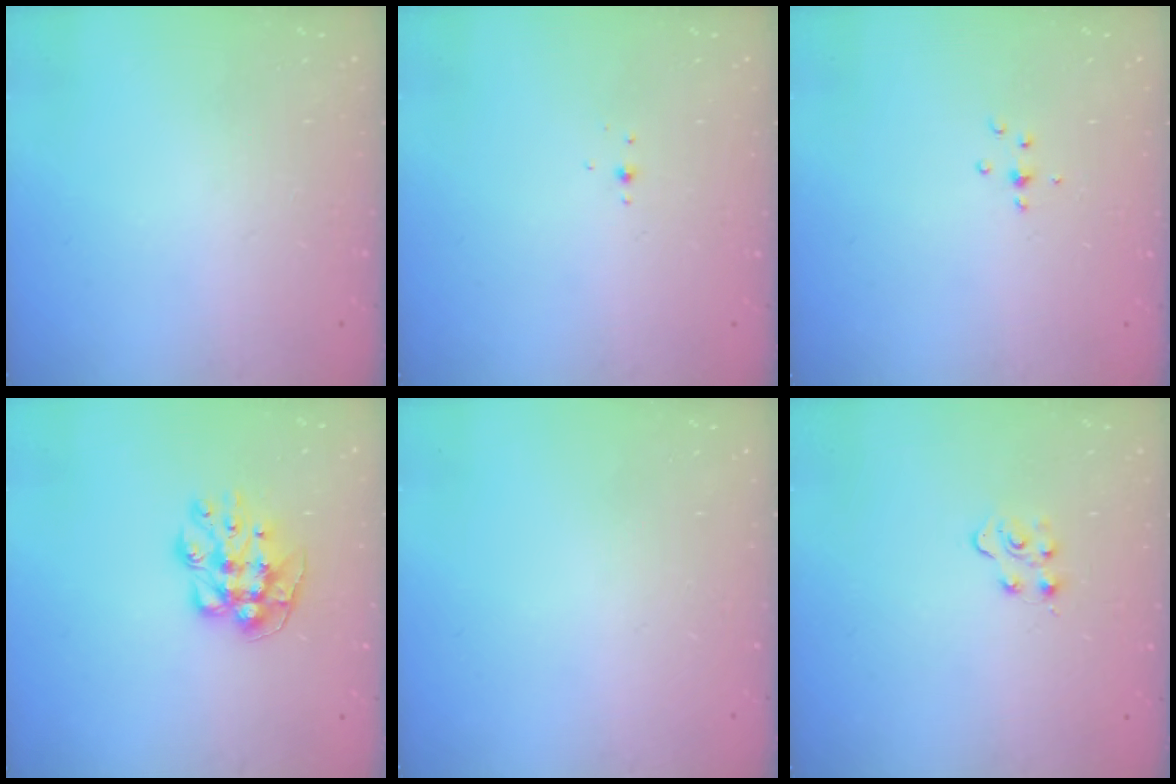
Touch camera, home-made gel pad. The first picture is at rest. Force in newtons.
{"total": 3.0, "press": 2.9, "slide": 0.8}
{"total": 4.0, "press": 3.8, "slide": 1.2}
{"total": 9.6, "press": 9.6, "slide": 0.4}
{"total": 0.0}
{"total": 4.6, "press": 4.6, "slide": 0.4}